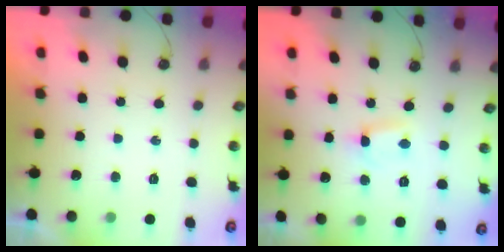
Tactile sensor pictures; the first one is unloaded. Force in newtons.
{"total": 0.6, "press": 0.4, "slide": 0.4}